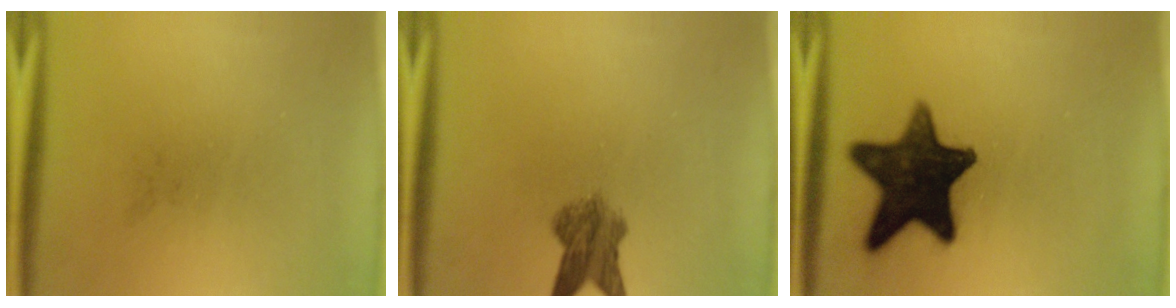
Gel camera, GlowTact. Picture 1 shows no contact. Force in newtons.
{"total": 5.1}
{"total": 16.0}